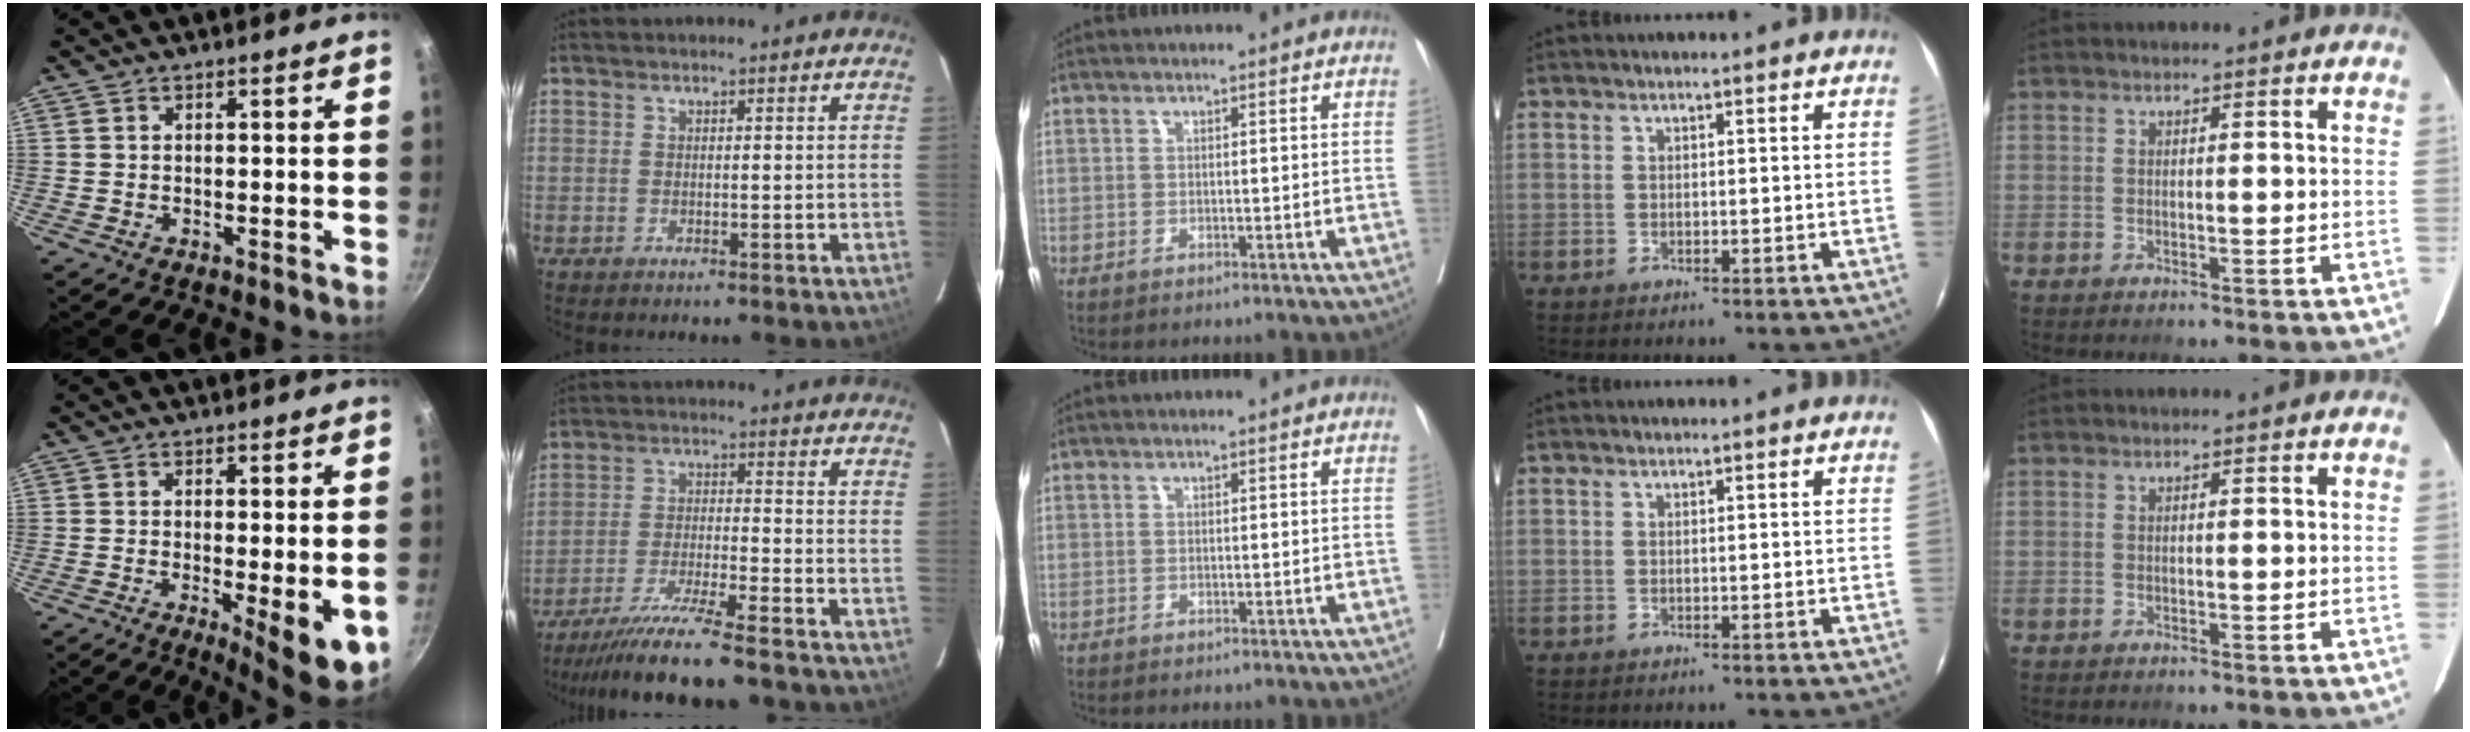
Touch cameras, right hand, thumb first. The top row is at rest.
{"thumb": {"total": 10.4, "force": [-3.8, 2.5, 9.4], "torque": [-0.121, -0.018, -0.049]}, "index": {"total": 11.9, "force": [-10.1, -0.6, 6.2], "torque": [-0.101, -0.027, -0.170]}}